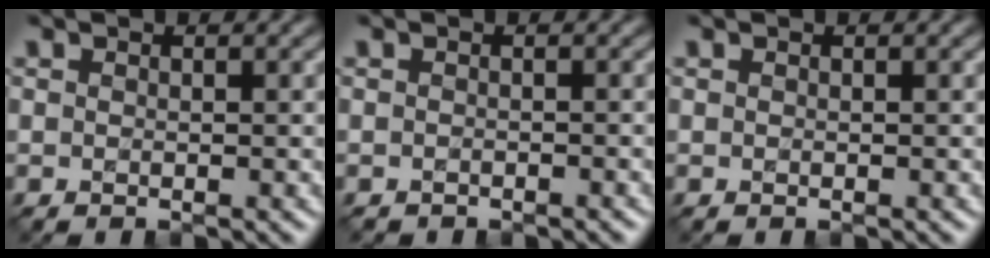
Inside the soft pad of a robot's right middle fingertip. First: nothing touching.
{"total": 0.6, "force": [-0.5, 0.2, 0.0], "torque": [0.001, -0.002, -0.008]}
{"total": 0.0}